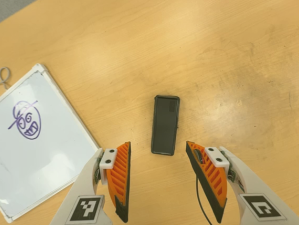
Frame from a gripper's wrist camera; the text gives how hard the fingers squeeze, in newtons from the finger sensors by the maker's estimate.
{"total": 0.0}